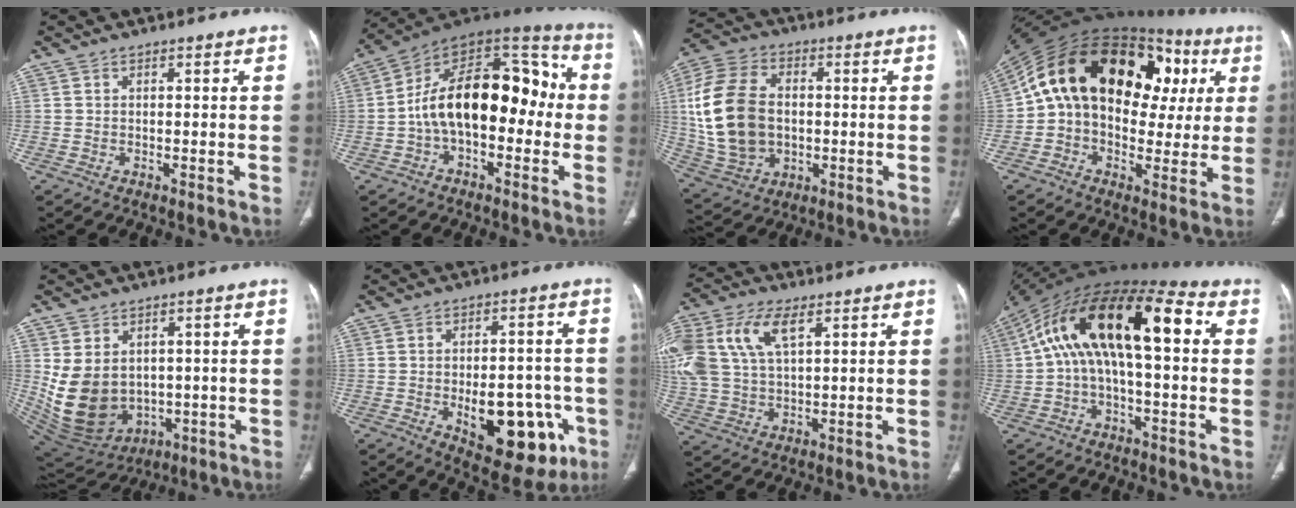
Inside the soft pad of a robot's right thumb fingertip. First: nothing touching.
{"total": 21.4, "force": [-1.3, 12.3, 17.5], "torque": [-0.252, 0.060, -0.030]}
{"total": 18.8, "force": [0.5, 13.2, 13.4], "torque": [-0.259, 0.011, 0.020]}
{"total": 27.2, "force": [5.9, 17.4, 20.0], "torque": [-0.300, 0.061, 0.090]}
{"total": 14.1, "force": [0.2, 11.0, 8.7], "torque": [-0.143, -0.009, 0.046]}
{"total": 17.5, "force": [-5.4, 9.0, 14.0], "torque": [-0.157, 0.019, -0.054]}
{"total": 19.3, "force": [7.3, 10.9, 14.2], "torque": [-0.350, 0.017, 0.138]}
{"total": 20.7, "force": [2.6, 9.0, 18.5], "torque": [-0.313, 0.058, 0.030]}